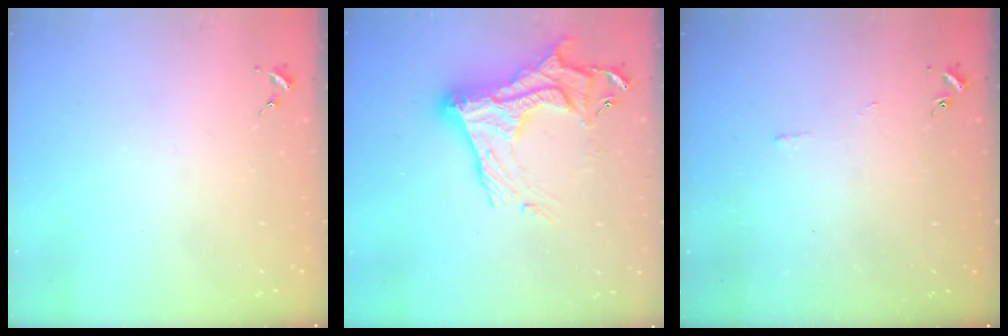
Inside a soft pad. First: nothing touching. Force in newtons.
{"total": 20.5, "press": 20.4, "slide": 1.6}
{"total": 2.5, "press": 2.5, "slide": 0.5}